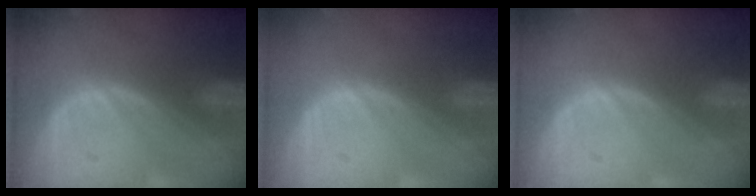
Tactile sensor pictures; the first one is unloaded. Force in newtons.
{"total": 0.0}
{"total": 0.0}